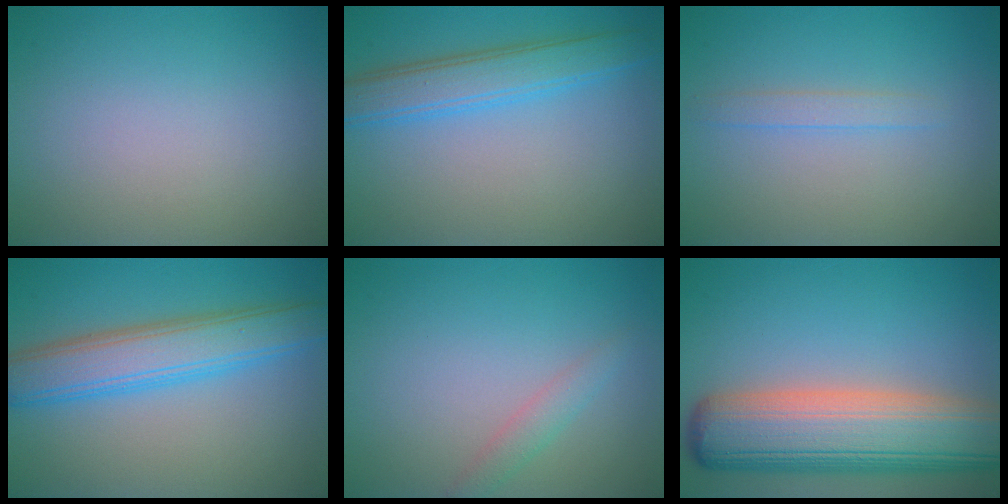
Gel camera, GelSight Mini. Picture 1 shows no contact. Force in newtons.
{"total": 4.2, "press": 4.2, "slide": 0.1}
{"total": 1.2, "press": 1.2, "slide": 0.2}
{"total": 6.1, "press": 6.1, "slide": 0.1}
{"total": 1.5, "press": 1.5, "slide": 0.1}
{"total": 11.9, "press": 11.8, "slide": 0.8}